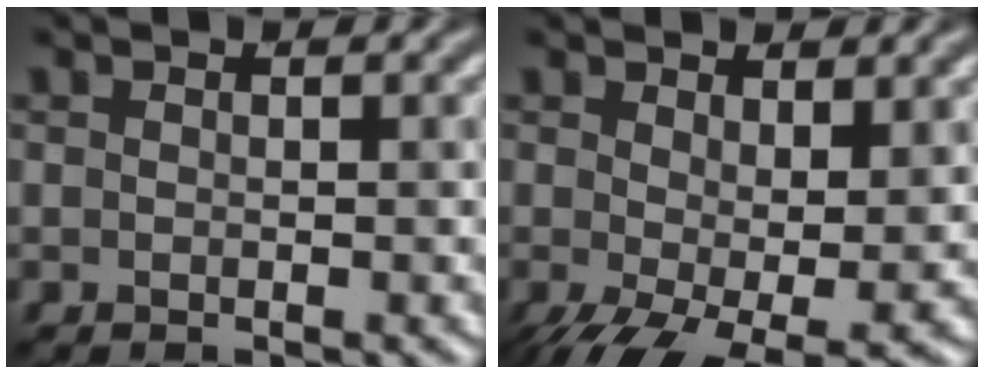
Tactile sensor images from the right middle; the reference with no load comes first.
{"total": 7.0, "force": [-1.7, 3.1, 6.1], "torque": [-0.122, -0.024, -0.017]}